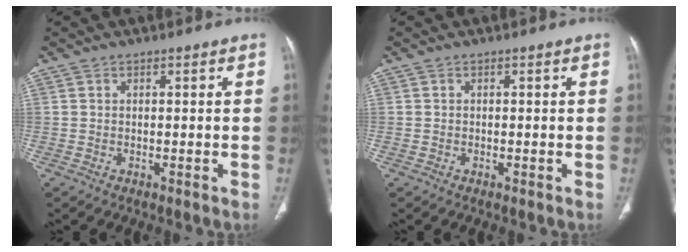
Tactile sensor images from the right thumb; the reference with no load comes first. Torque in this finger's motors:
{"motor_torque": [-0.60, 0.19, -0.48, 0.36, -0.08]}